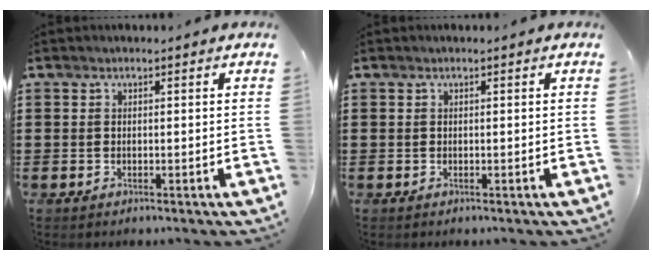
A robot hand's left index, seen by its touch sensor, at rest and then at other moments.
{"total": 0.0}